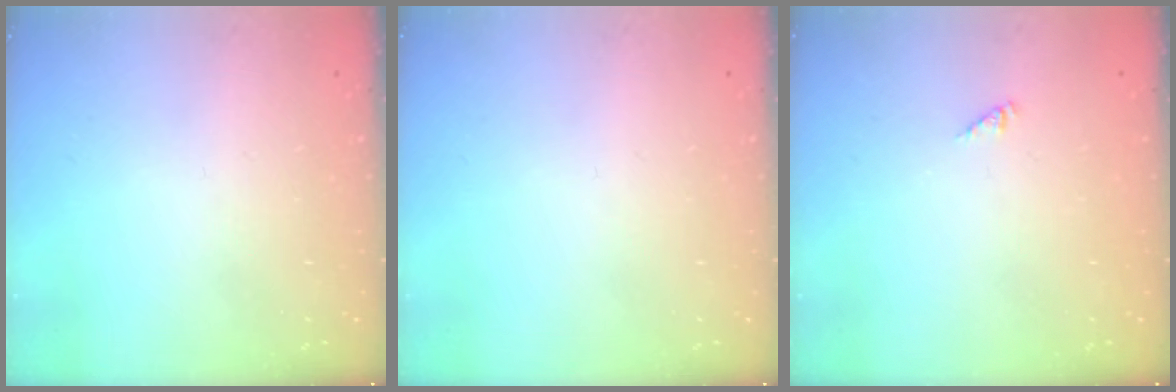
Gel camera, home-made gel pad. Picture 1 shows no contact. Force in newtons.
{"total": 0.0}
{"total": 0.0}